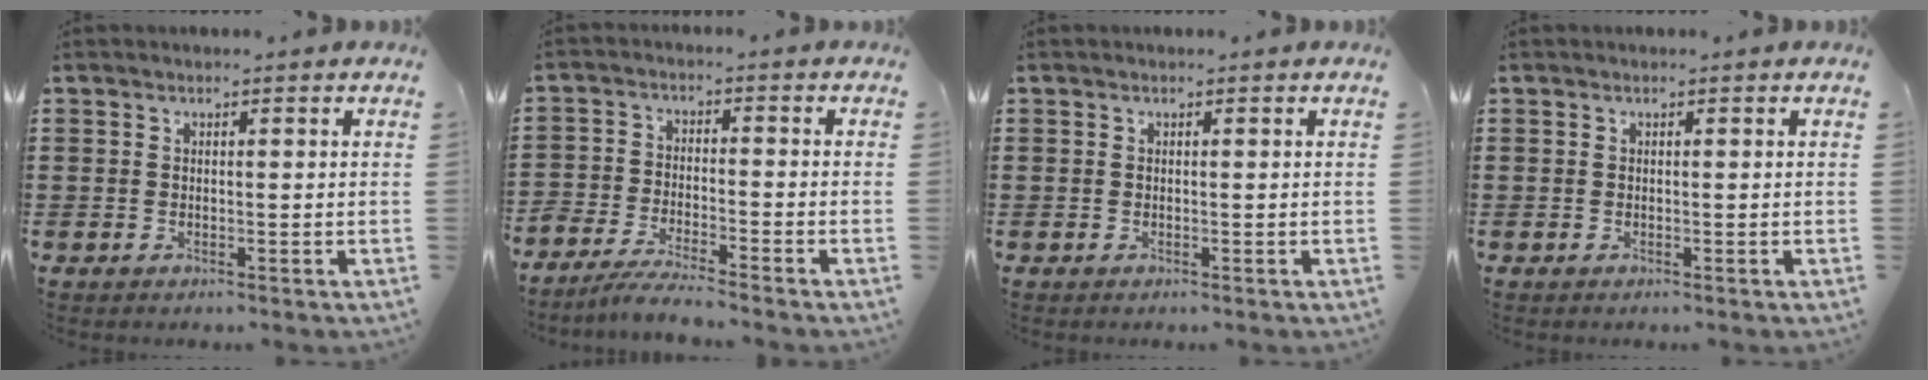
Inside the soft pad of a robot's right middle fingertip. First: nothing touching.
{"total": 4.5, "force": [-4.4, 0.1, 1.0], "torque": [-0.033, -0.006, -0.092]}
{"total": 0.0}
{"total": 0.0}